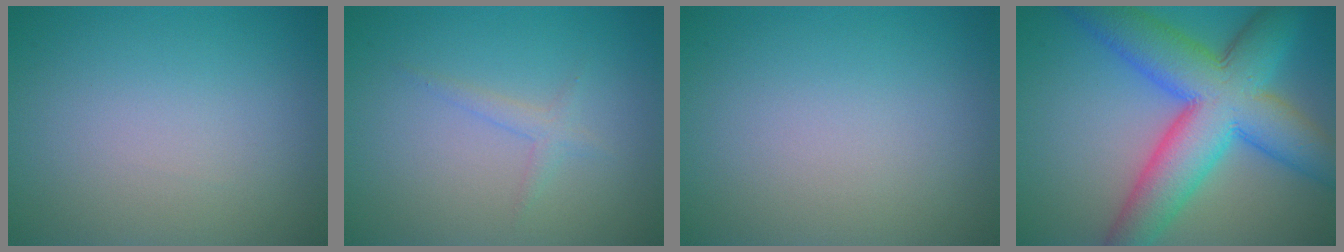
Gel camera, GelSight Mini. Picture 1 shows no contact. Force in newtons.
{"total": 1.2, "press": 1.2, "slide": 0.0}
{"total": 0.0}
{"total": 11.7, "press": 11.7, "slide": 0.4}